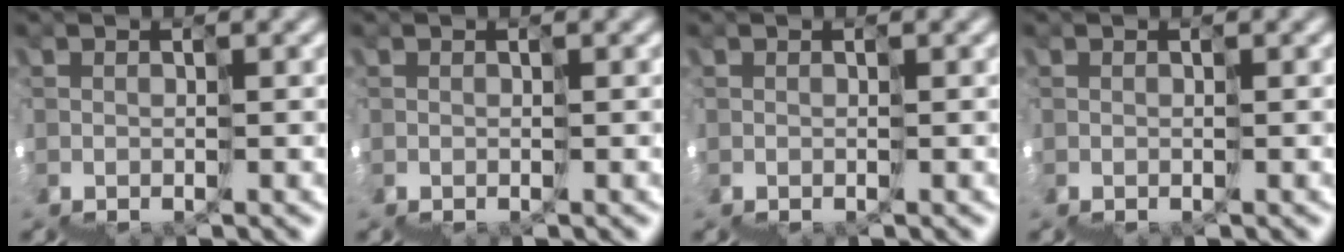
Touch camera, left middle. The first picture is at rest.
{"total": 0.0}
{"total": 0.0}
{"total": 0.0}